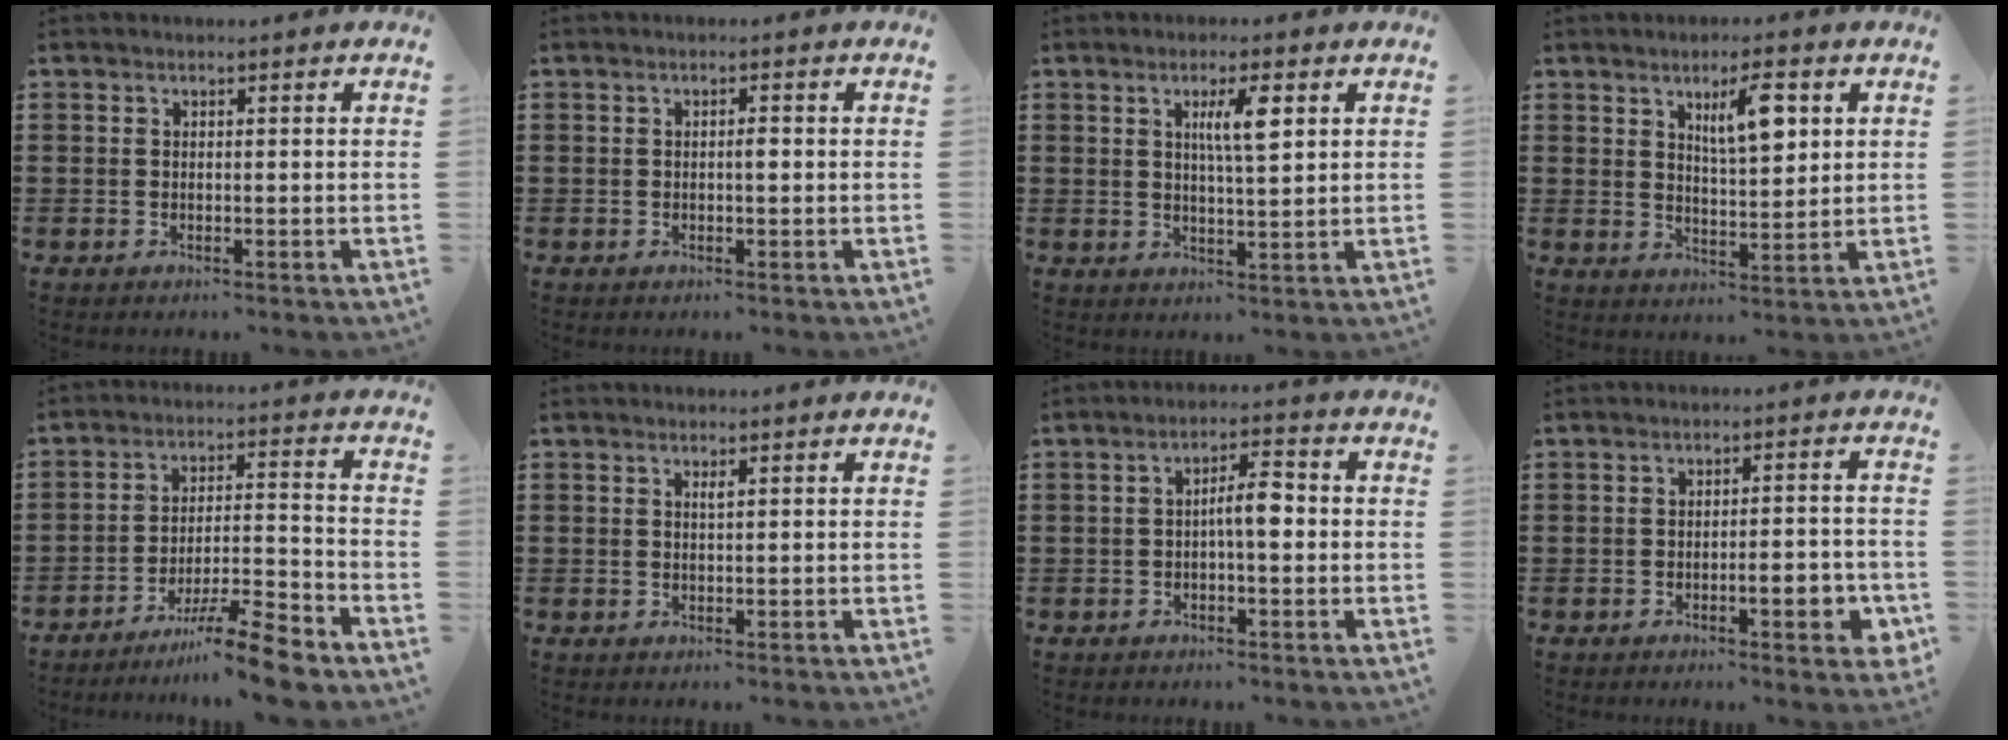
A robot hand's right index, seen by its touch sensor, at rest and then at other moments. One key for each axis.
{"total": 1.1, "fx": -0.1, "fy": 0.3, "fz": 1.1, "tx": -0.021, "ty": -0.002, "tz": -0.001}
{"total": 5.1, "fx": 1.8, "fy": 1.0, "fz": 4.7, "tx": -0.089, "ty": 0.005, "tz": 0.025}
{"total": 6.9, "fx": 2.9, "fy": 2.1, "fz": 5.9, "tx": -0.098, "ty": 0.000, "tz": 0.042}
{"total": 9.7, "fx": -7.9, "fy": 0.5, "fz": 5.6, "tx": -0.087, "ty": 0.019, "tz": -0.149}
{"total": 0.6, "fx": 0.3, "fy": 0.0, "fz": 0.5, "tx": -0.010, "ty": -0.001, "tz": 0.007}
{"total": 4.5, "fx": -0.4, "fy": 1.1, "fz": 4.3, "tx": -0.077, "ty": 0.008, "tz": -0.010}
{"total": 4.6, "fx": -1.7, "fy": 1.2, "fz": 4.1, "tx": -0.056, "ty": -0.002, "tz": -0.031}